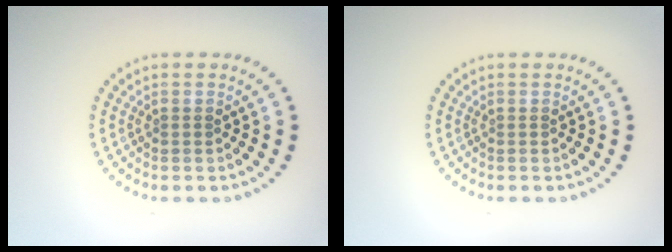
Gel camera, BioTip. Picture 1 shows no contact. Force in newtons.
{"total": 0.0}